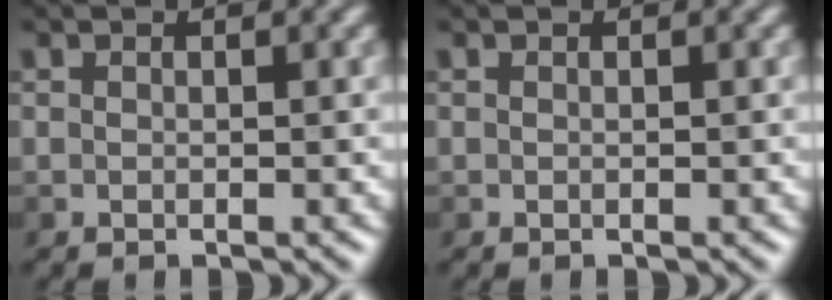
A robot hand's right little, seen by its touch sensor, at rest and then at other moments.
{"total": 0.0}